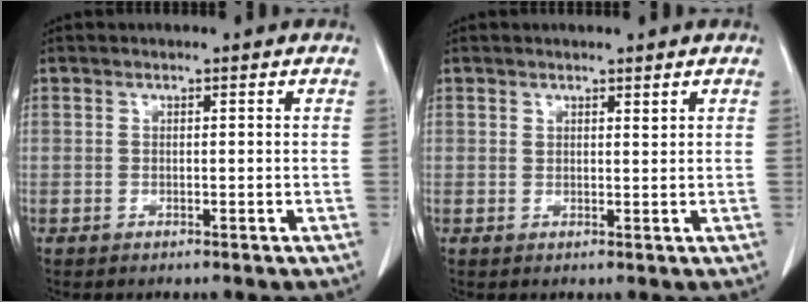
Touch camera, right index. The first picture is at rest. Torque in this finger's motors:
{"motor_torque": [-0.03, 0.01, -0.01, -0.01]}